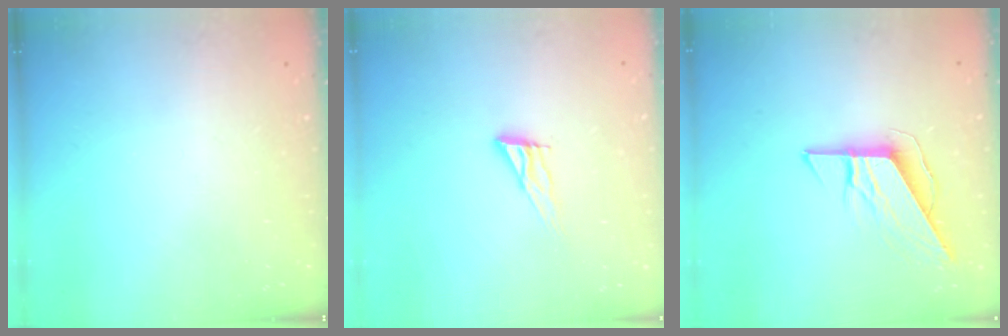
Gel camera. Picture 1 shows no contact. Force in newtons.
{"total": 7.5, "press": 7.5, "slide": 0.3}
{"total": 9.2, "press": 9.2, "slide": 0.6}